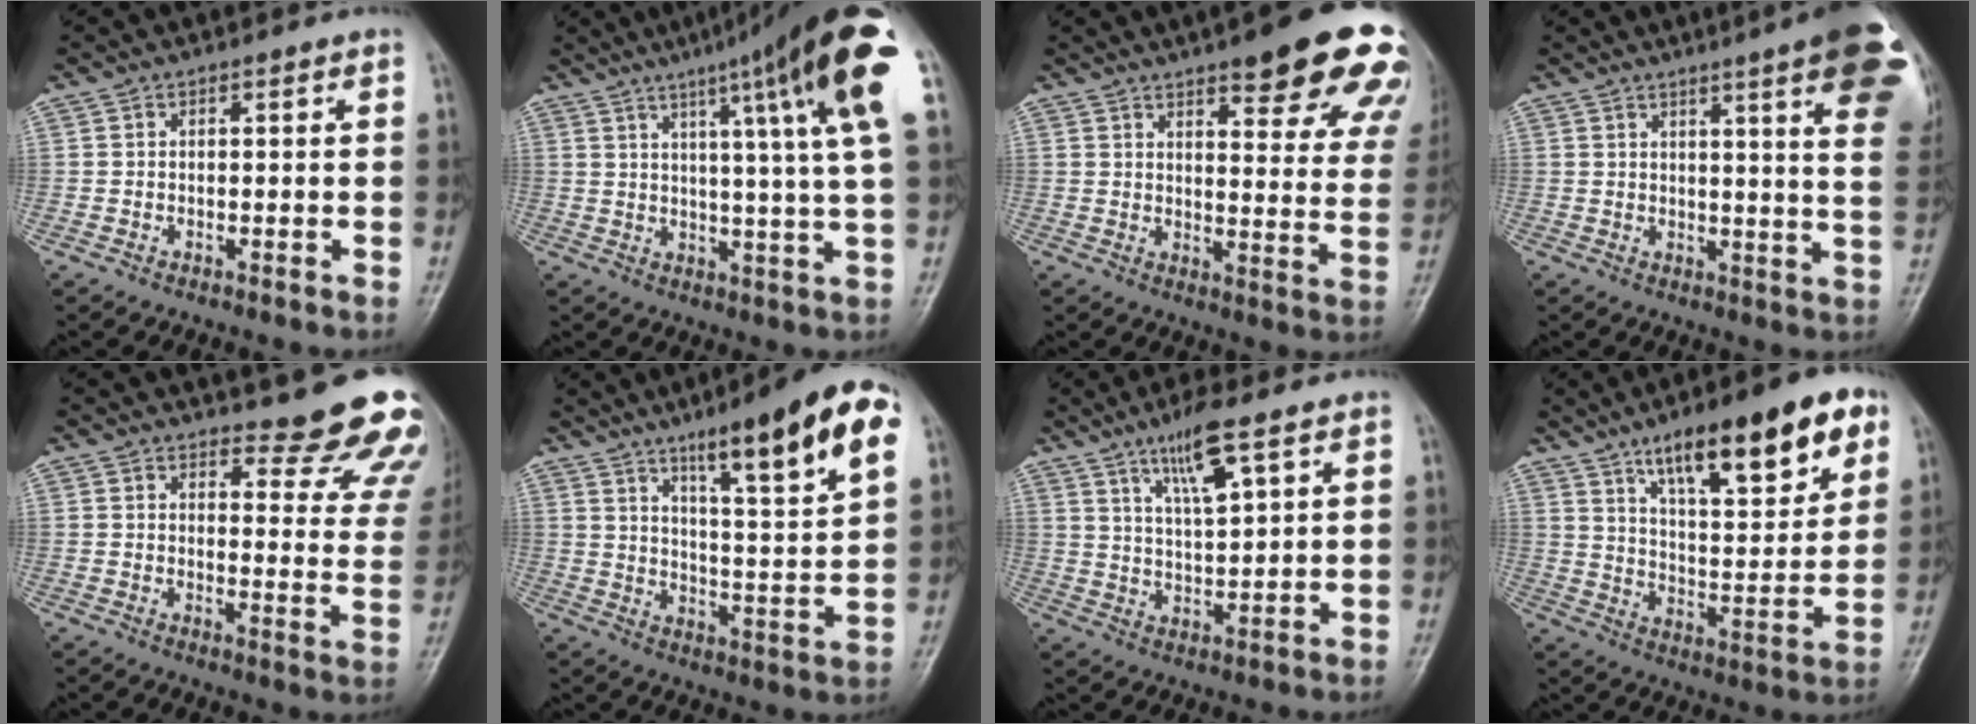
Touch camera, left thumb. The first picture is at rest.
{"total": 18.9, "force": [9.0, 0.2, 16.6], "torque": [-0.229, -0.016, 0.112]}
{"total": 22.2, "force": [14.3, 6.0, 15.9], "torque": [-0.164, -0.048, 0.169]}
{"total": 17.9, "force": [9.1, 2.2, 15.2], "torque": [-0.172, -0.024, 0.099]}
{"total": 15.9, "force": [14.6, 4.2, 4.8], "torque": [-0.004, -0.129, 0.149]}
{"total": 18.6, "force": [10.0, 2.7, 15.4], "torque": [-0.205, -0.035, 0.150]}
{"total": 8.4, "force": [4.9, 1.5, 6.7], "torque": [-0.123, -0.026, 0.095]}
{"total": 20.9, "force": [11.8, 6.5, 15.9], "torque": [-0.203, -0.036, 0.188]}